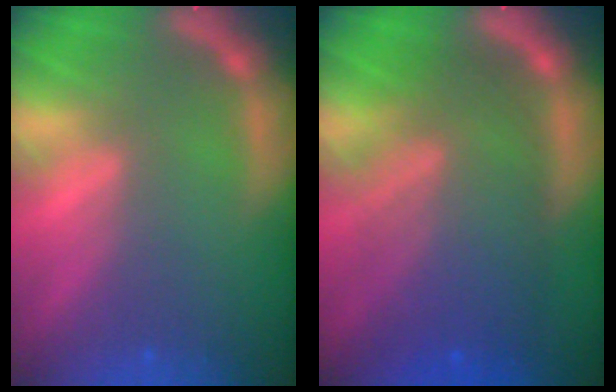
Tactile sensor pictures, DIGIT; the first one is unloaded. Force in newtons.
{"total": 10.1}